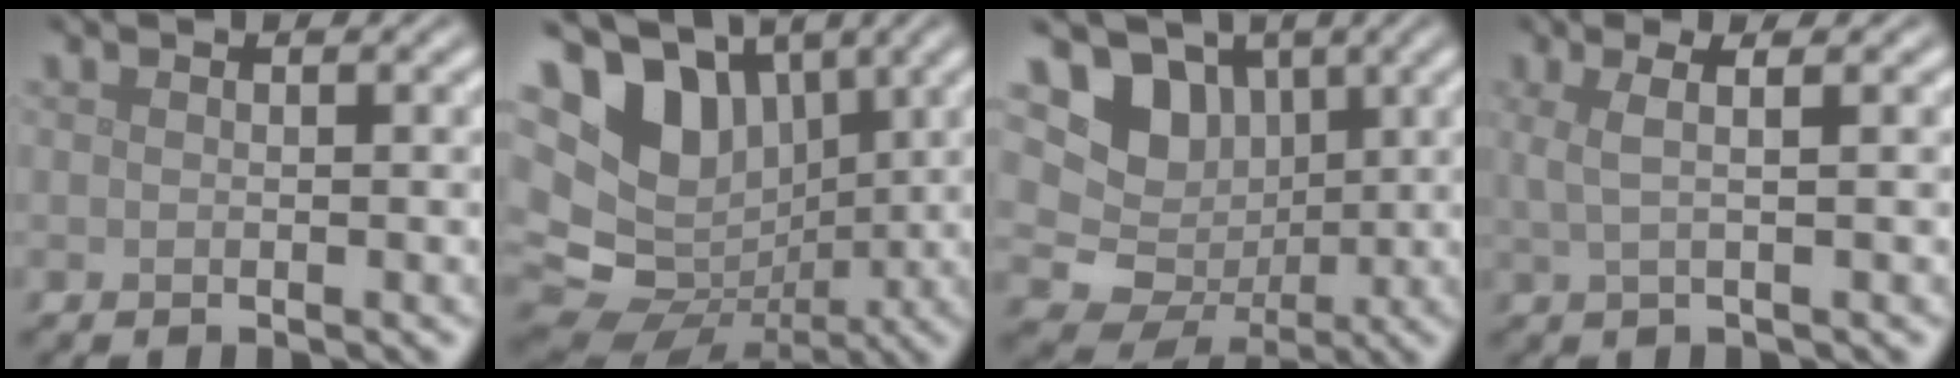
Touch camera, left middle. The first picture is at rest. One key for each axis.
{"total": 15.3, "fx": 3.1, "fy": 12.7, "fz": 8.1, "tx": -0.173, "ty": 0.024, "tz": 0.044}
{"total": 8.8, "fx": 2.0, "fy": 7.8, "fz": 3.5, "tx": -0.062, "ty": 0.010, "tz": 0.011}
{"total": 2.3, "fx": 0.4, "fy": 0.6, "fz": 2.2, "tx": -0.038, "ty": 0.003, "tz": 0.002}